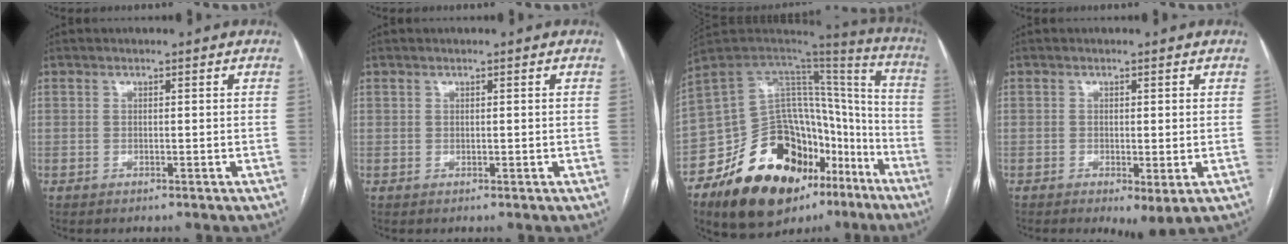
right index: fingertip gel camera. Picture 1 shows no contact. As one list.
[{"total": 0.0}, {"total": 30.0, "force": [-17.1, 16.5, 18.3], "torque": [-0.247, 0.051, -0.251]}, {"total": 3.7, "force": [-1.2, 1.3, 3.3], "torque": [-0.043, -0.008, -0.013]}]